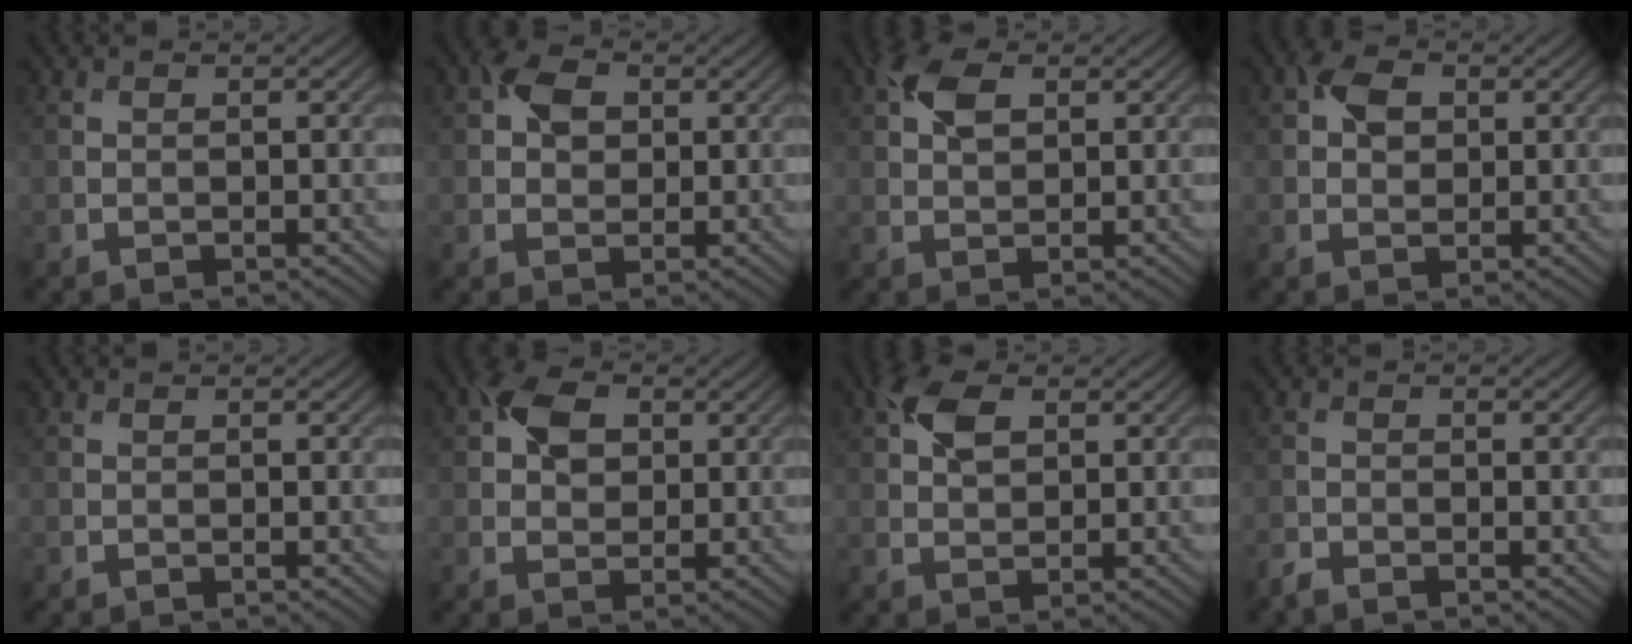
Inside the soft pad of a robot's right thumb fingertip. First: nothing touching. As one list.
[{"total": 4.1, "force": [1.0, 3.1, 2.5], "torque": [-0.045, 0.007, 0.010]}, {"total": 4.9, "force": [1.9, 2.9, 3.5], "torque": [-0.079, 0.008, 0.032]}, {"total": 3.6, "force": [1.0, 2.7, 2.3], "torque": [-0.044, 0.007, 0.009]}, {"total": 0.0}, {"total": 5.4, "force": [1.6, 3.9, 3.4], "torque": [-0.067, 0.009, 0.022]}, {"total": 4.9, "force": [1.9, 2.9, 3.5], "torque": [-0.079, 0.008, 0.033]}, {"total": 1.3, "force": [-1.3, 0.1, 0.3], "torque": [-0.009, -0.002, -0.031]}]